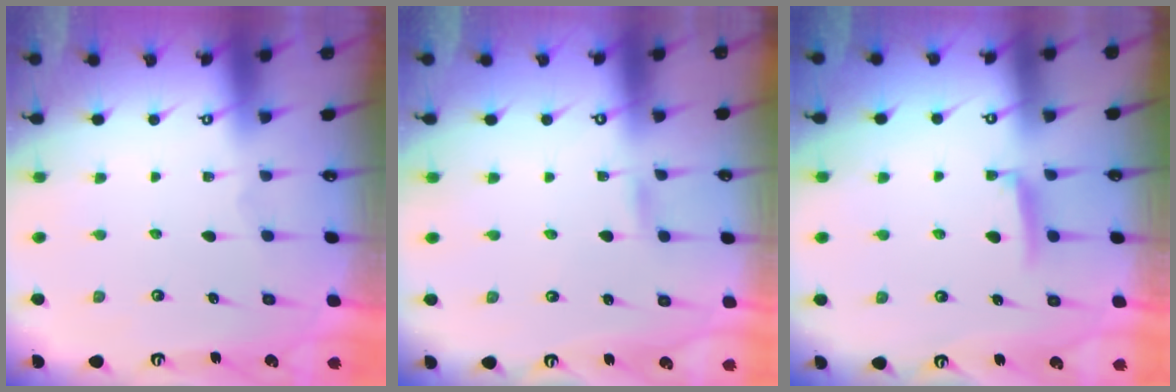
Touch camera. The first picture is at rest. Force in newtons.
{"total": 1.7, "press": 1.7, "slide": 0.2}
{"total": 5.7, "press": 5.6, "slide": 0.6}